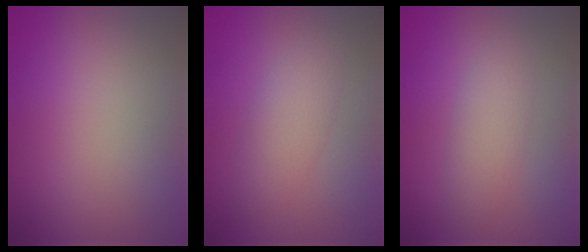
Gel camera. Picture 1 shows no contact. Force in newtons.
{"total": 2.8, "press": 2.8, "slide": 0.1}
{"total": 2.4, "press": 2.4, "slide": 0.1}